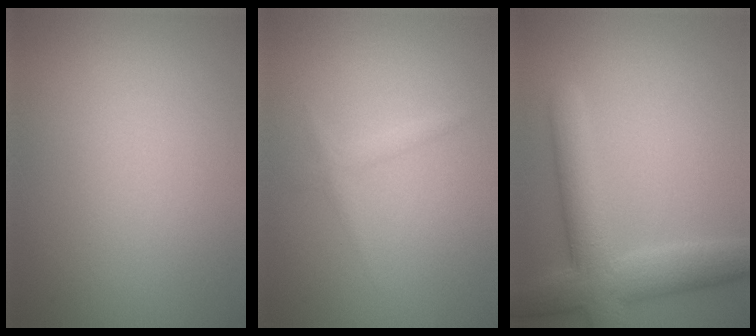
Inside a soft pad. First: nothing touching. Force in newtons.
{"total": 1.1, "press": 1.1, "slide": 0.1}
{"total": 6.3, "press": 6.3, "slide": 0.3}